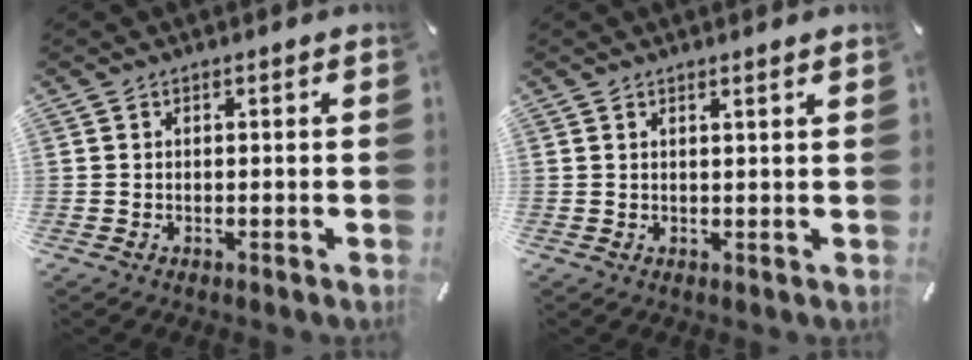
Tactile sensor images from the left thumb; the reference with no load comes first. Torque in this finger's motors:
{"motor_torque": [-0.43, -0.47, -0.13, -0.03, 0.01]}